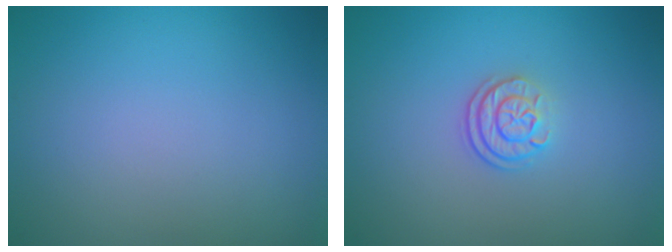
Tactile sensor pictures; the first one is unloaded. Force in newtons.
{"total": 2.4, "press": 1.8, "slide": 1.5}